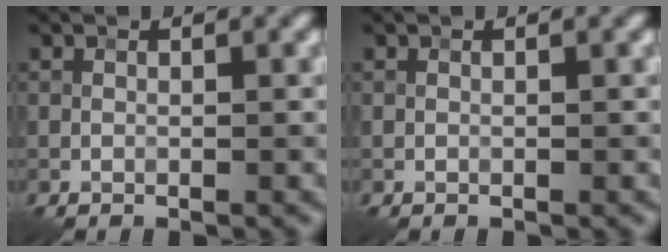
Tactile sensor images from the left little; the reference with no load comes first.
{"total": 0.0}